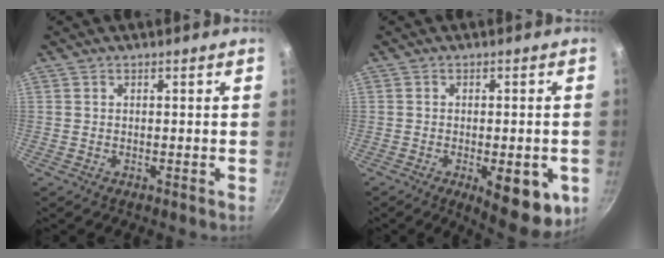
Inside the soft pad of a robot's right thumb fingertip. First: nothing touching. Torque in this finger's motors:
{"motor_torque": [1.40, 1.78, -0.09, 0.05, 0.27]}